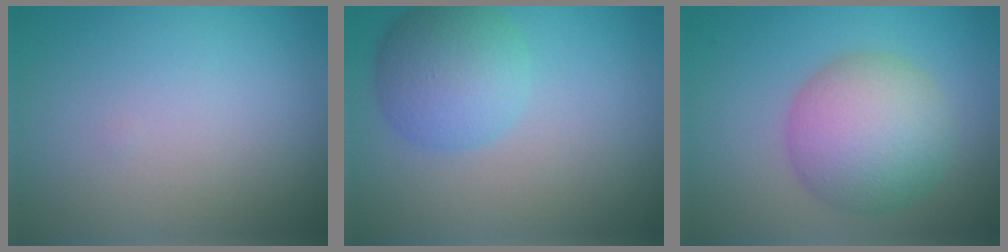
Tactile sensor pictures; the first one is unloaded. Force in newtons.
{"total": 5.2, "press": 5.2, "slide": 0.2}
{"total": 7.0, "press": 7.0, "slide": 0.2}